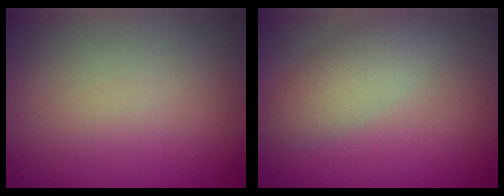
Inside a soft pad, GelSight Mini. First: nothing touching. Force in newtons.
{"total": 2.9, "press": 2.9, "slide": 0.3}